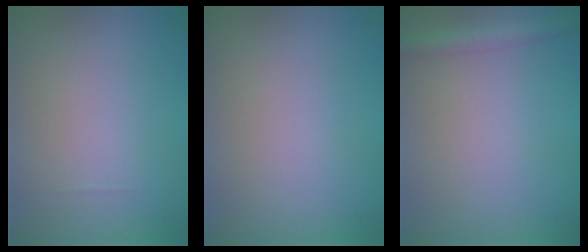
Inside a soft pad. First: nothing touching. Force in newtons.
{"total": 0.0}
{"total": 2.2, "press": 2.2, "slide": 0.1}